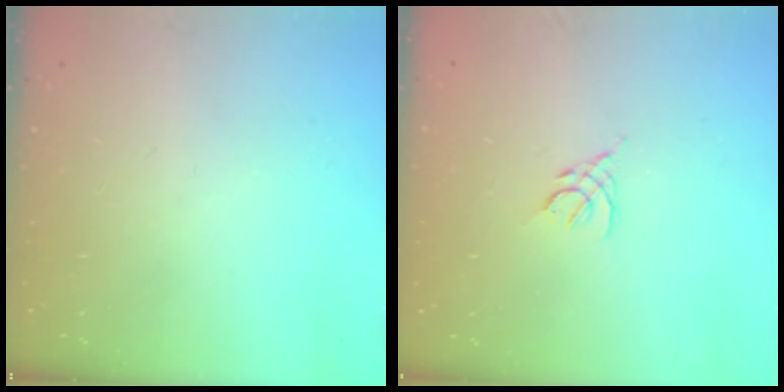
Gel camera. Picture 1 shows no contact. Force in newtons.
{"total": 2.8, "press": 2.8, "slide": 0.7}